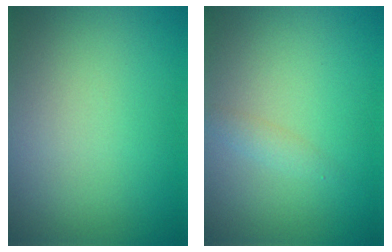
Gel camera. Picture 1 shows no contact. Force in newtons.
{"total": 1.0, "press": 1.0, "slide": 0.0}